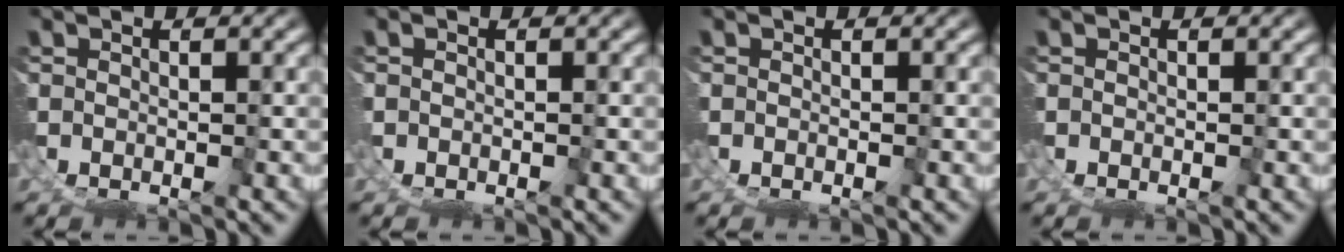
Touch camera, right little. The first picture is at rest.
{"total": 0.0}
{"total": 0.0}
{"total": 0.0}